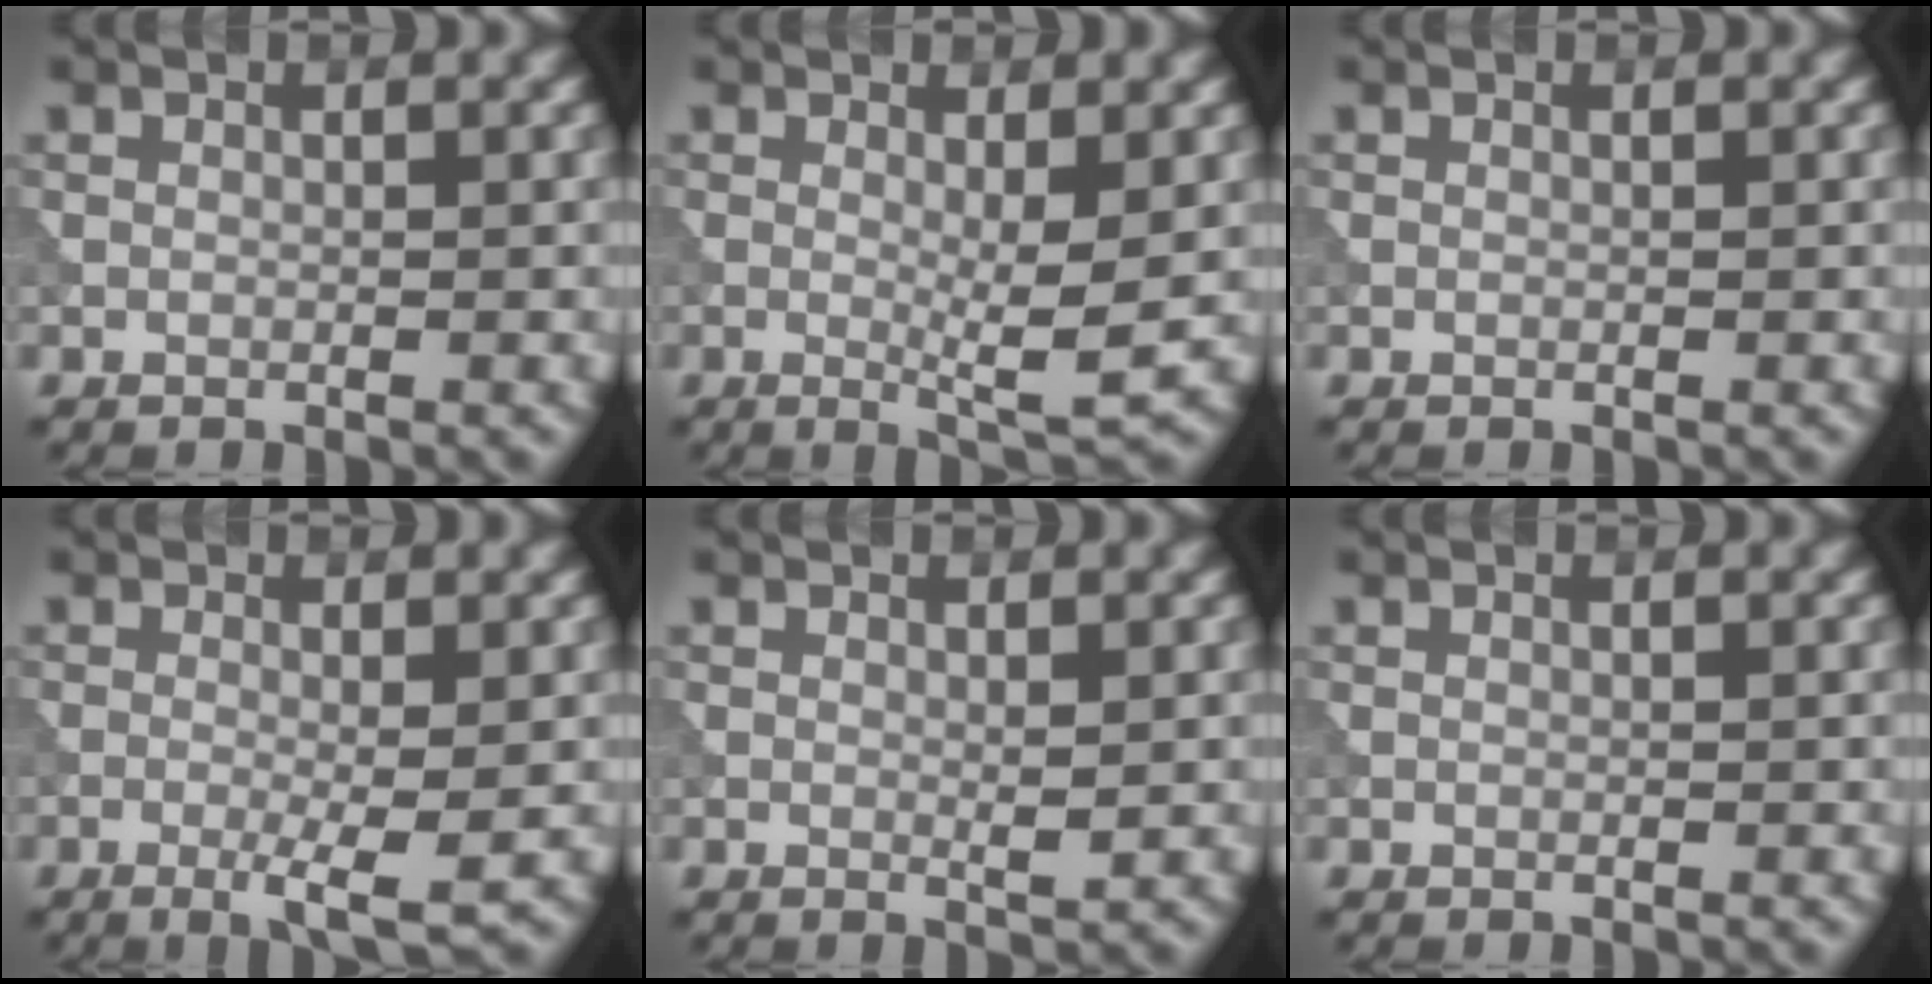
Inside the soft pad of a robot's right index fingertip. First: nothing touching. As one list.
[{"total": 3.4, "force": [0.1, 0.4, 3.3], "torque": [-0.054, -0.014, 0.004]}, {"total": 0.0}, {"total": 3.3, "force": [-0.9, 0.4, 3.2], "torque": [-0.057, -0.010, -0.015]}, {"total": 1.0, "force": [0.2, 0.1, 0.9], "torque": [-0.014, -0.004, 0.002]}, {"total": 0.0}]